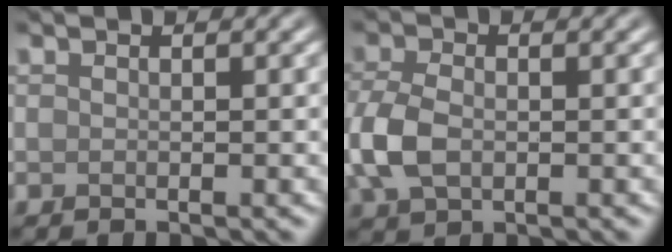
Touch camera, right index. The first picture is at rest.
{"total": 4.5, "force": [-0.9, 2.9, 3.4], "torque": [-0.083, -0.004, -0.023]}